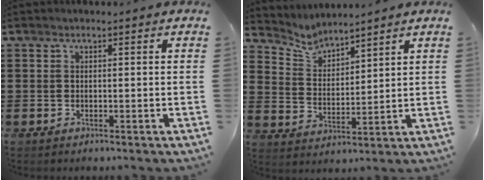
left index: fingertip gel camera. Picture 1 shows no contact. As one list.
[{"total": 4.4, "force": [4.3, 0.9, 0.4], "torque": [-0.031, -0.019, 0.075]}]